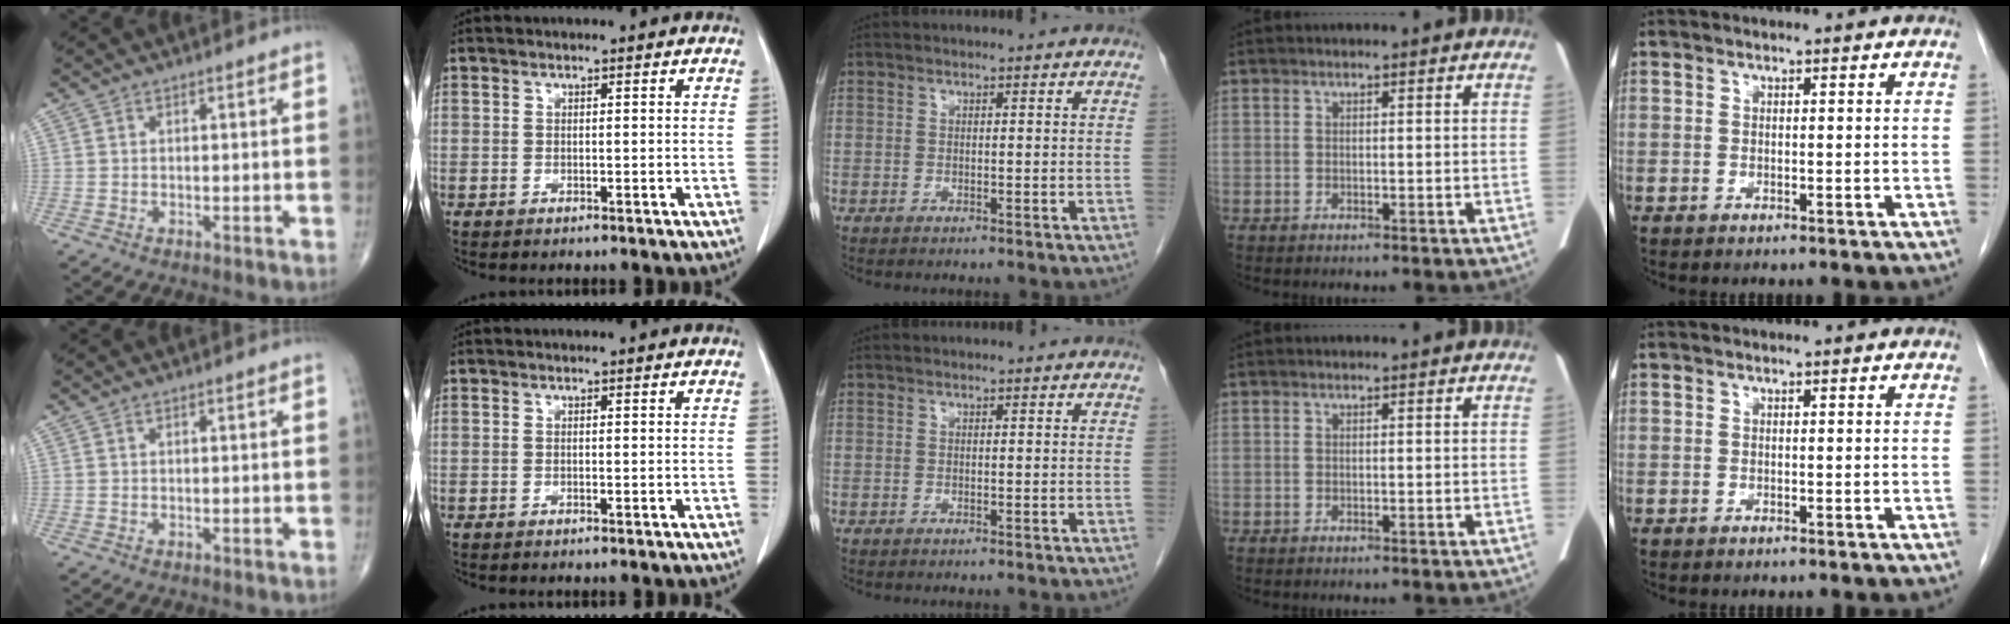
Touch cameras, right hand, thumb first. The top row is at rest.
{}